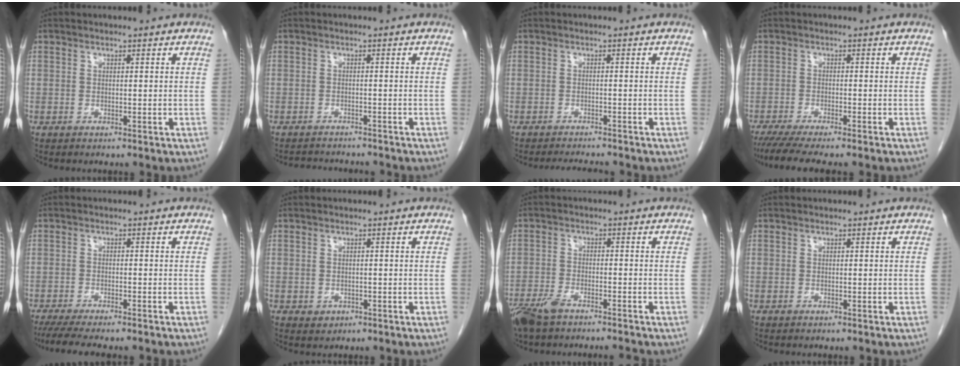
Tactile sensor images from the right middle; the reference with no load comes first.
{"total": 5.0, "force": [-4.8, 0.9, 1.0], "torque": [-0.012, -0.007, -0.070]}
{"total": 4.1, "force": [-3.9, 0.3, 1.1], "torque": [-0.015, -0.009, -0.057]}
{"total": 8.1, "force": [-6.8, 0.3, 4.5], "torque": [-0.061, -0.018, -0.107]}
{"total": 9.1, "force": [-7.6, 1.0, 4.9], "torque": [-0.068, -0.014, -0.115]}
{"total": 1.2, "force": [-0.4, 1.0, 0.4], "torque": [-0.008, 0.002, 0.000]}
{"total": 7.1, "force": [-6.0, 1.2, 3.6], "torque": [-0.071, -0.013, -0.109]}
{"total": 0.0}